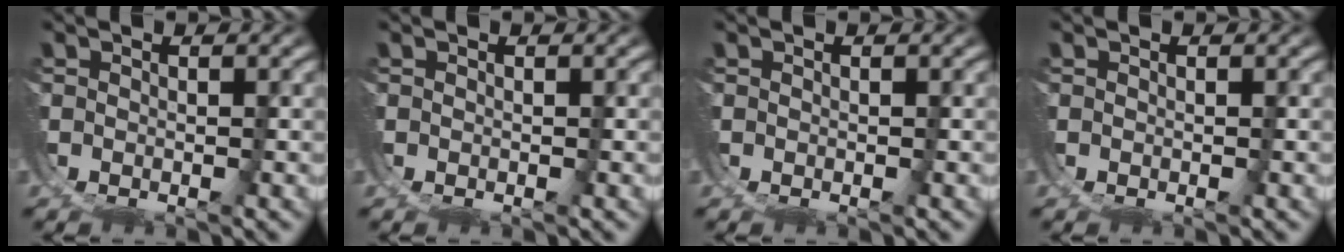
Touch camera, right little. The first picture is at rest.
{"total": 0.0}
{"total": 0.0}
{"total": 0.0}